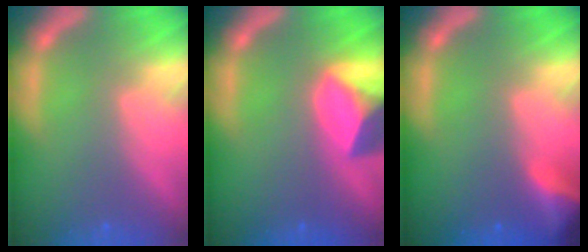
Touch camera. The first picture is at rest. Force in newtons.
{"total": 6.4}
{"total": 4.4}